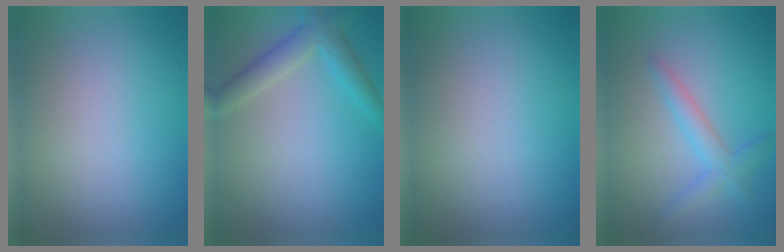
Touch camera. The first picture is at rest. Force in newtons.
{"total": 3.0, "press": 3.0, "slide": 0.1}
{"total": 0.0}
{"total": 2.4, "press": 2.4, "slide": 0.2}